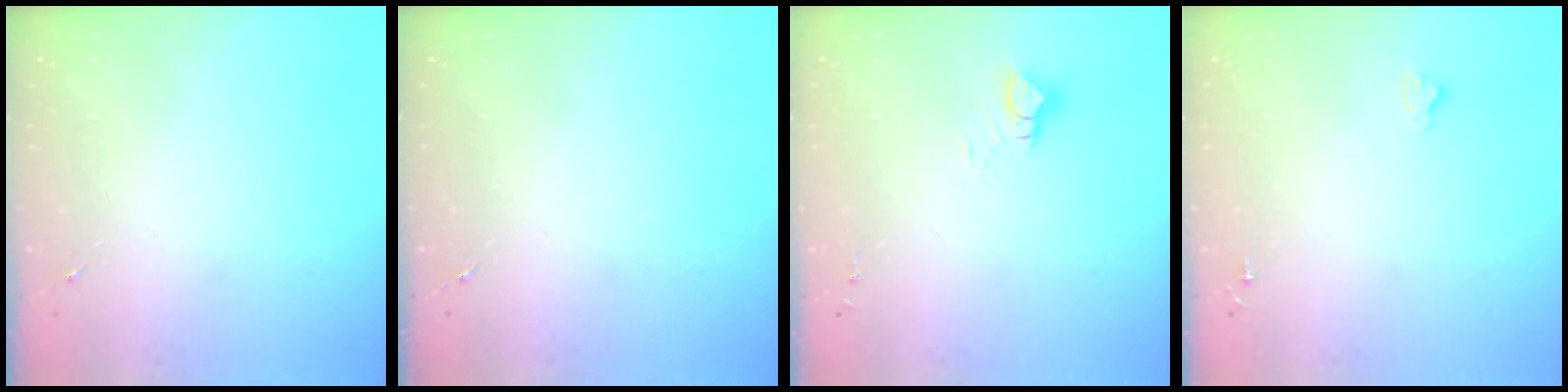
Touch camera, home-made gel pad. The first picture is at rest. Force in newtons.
{"total": 0.0}
{"total": 4.5, "press": 4.5, "slide": 0.2}
{"total": 2.6, "press": 2.5, "slide": 0.3}